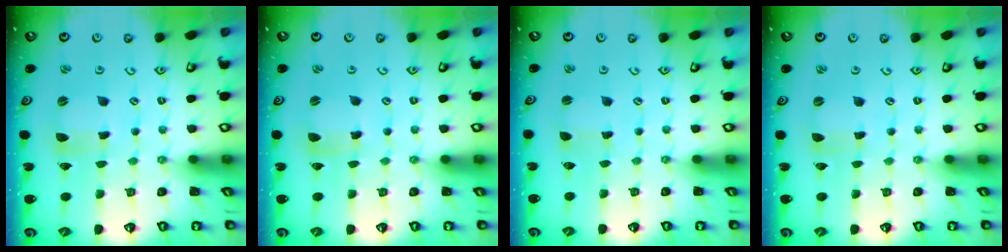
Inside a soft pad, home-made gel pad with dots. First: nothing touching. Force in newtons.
{"total": 1.8, "press": 1.8, "slide": 0.2}
{"total": 0.0}
{"total": 0.0}